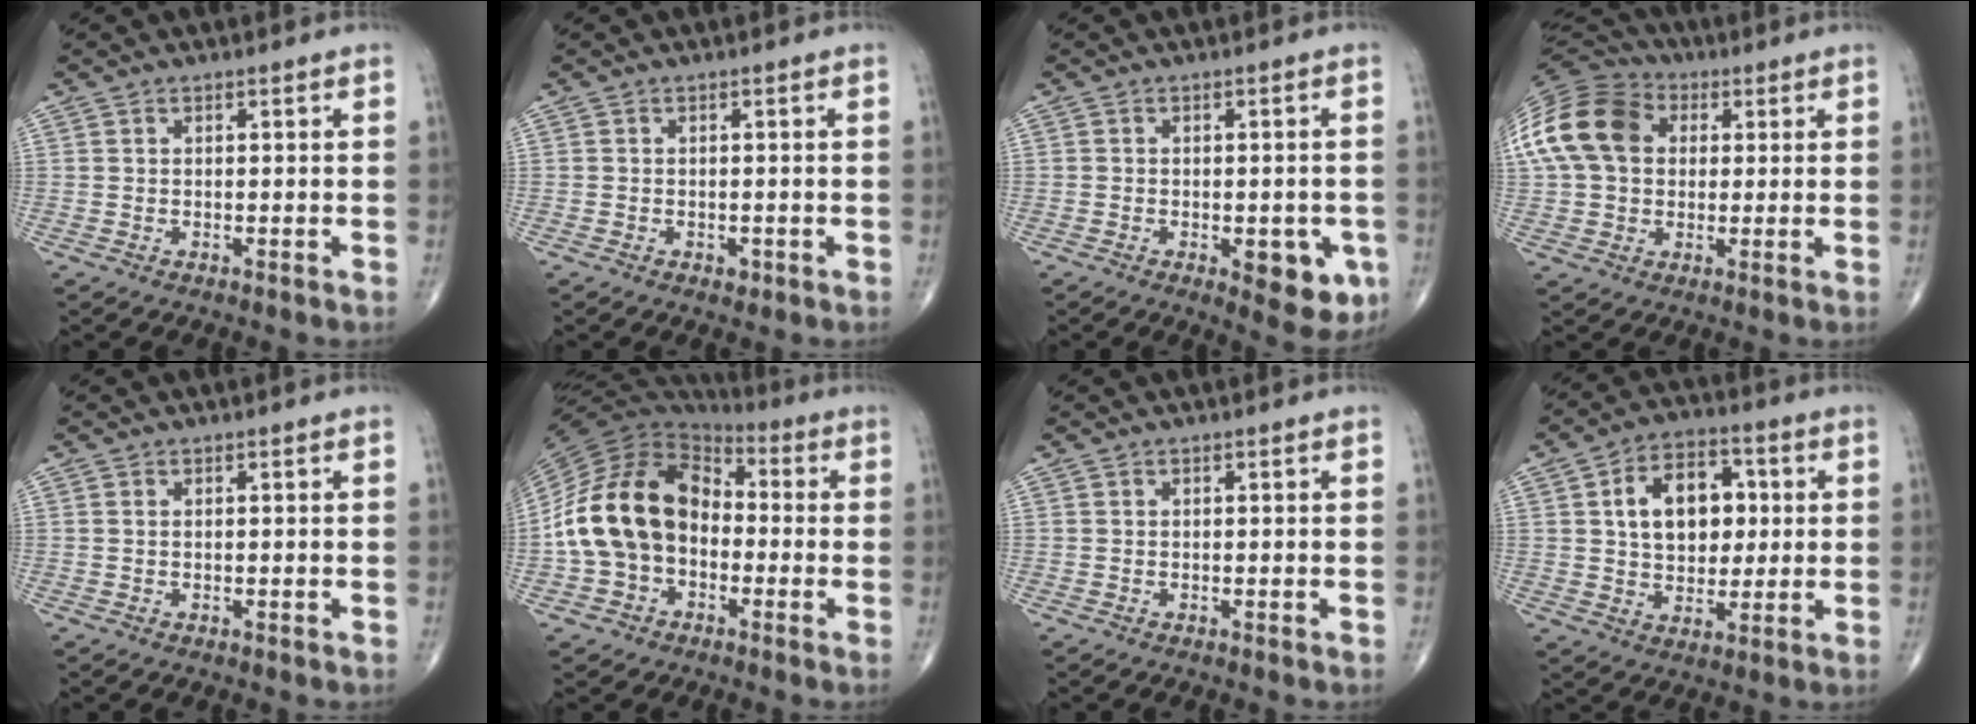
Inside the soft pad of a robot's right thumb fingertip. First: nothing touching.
{"total": 1.1, "force": [-0.5, 0.8, 0.6], "torque": [-0.008, 0.000, -0.006]}
{"total": 8.6, "force": [-3.0, 3.9, 7.1], "torque": [-0.063, 0.000, -0.029]}
{"total": 17.5, "force": [3.4, 13.1, 11.1], "torque": [-0.221, 0.028, 0.052]}
{"total": 0.0}
{"total": 17.9, "force": [-2.2, 13.0, 12.1], "torque": [-0.216, 0.042, -0.049]}
{"total": 0.0}
{"total": 13.3, "force": [2.5, 8.9, 9.6], "torque": [-0.117, 0.008, 0.039]}